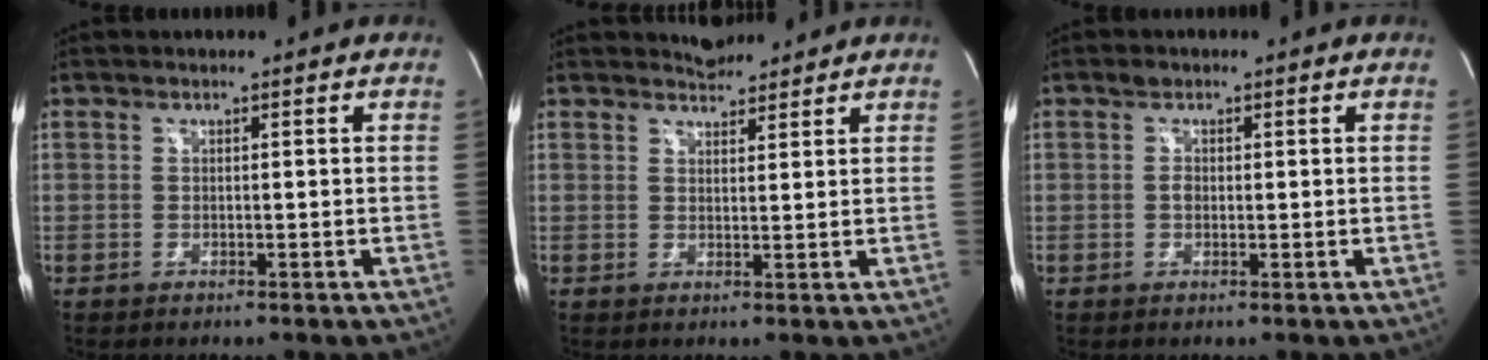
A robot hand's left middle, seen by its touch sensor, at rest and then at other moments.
{"total": 3.0, "force": [2.9, 0.8, 0.2], "torque": [-0.008, 0.006, 0.047]}
{"total": 1.2, "force": [0.3, 0.9, 0.7], "torque": [-0.020, 0.000, 0.004]}